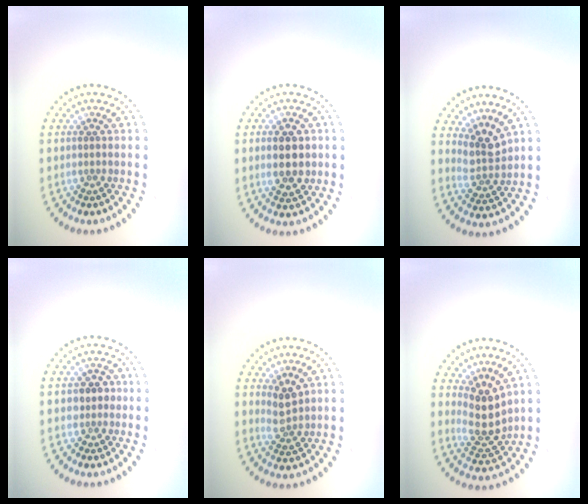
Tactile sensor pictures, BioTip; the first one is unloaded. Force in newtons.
{"total": 3.3, "press": 3.3, "slide": 0.4}
{"total": 2.9, "press": 2.1, "slide": 2.0}
{"total": 1.9, "press": 1.7, "slide": 0.9}
{"total": 2.4, "press": 2.2, "slide": 1.1}
{"total": 3.7, "press": 3.2, "slide": 1.9}